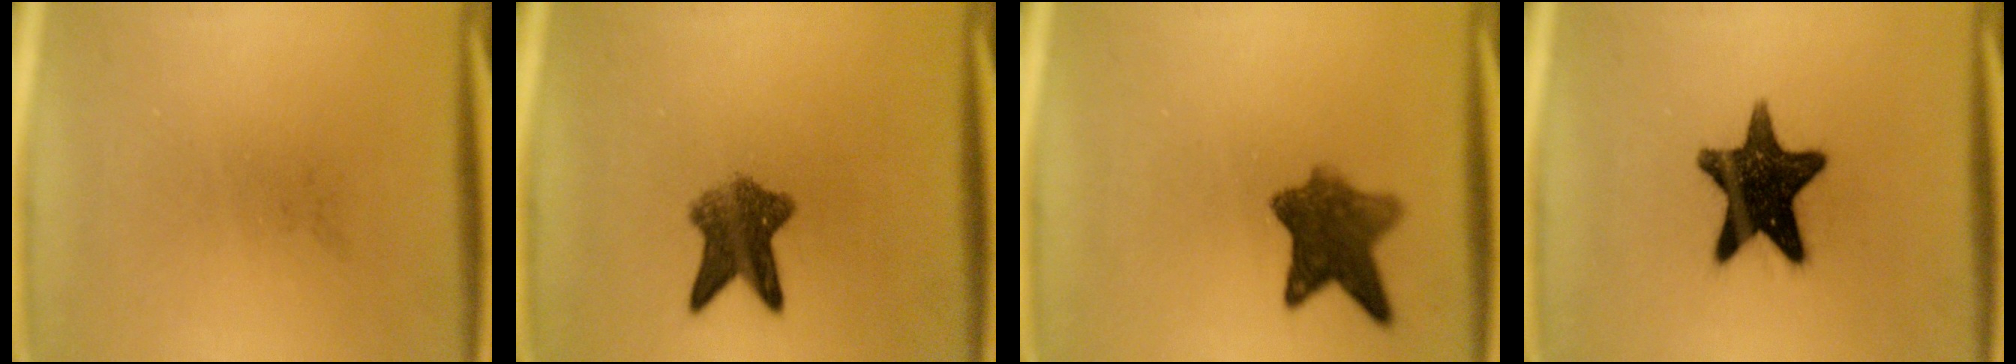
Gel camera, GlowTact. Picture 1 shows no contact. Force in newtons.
{"total": 6.8}
{"total": 7.5}
{"total": 15.4}